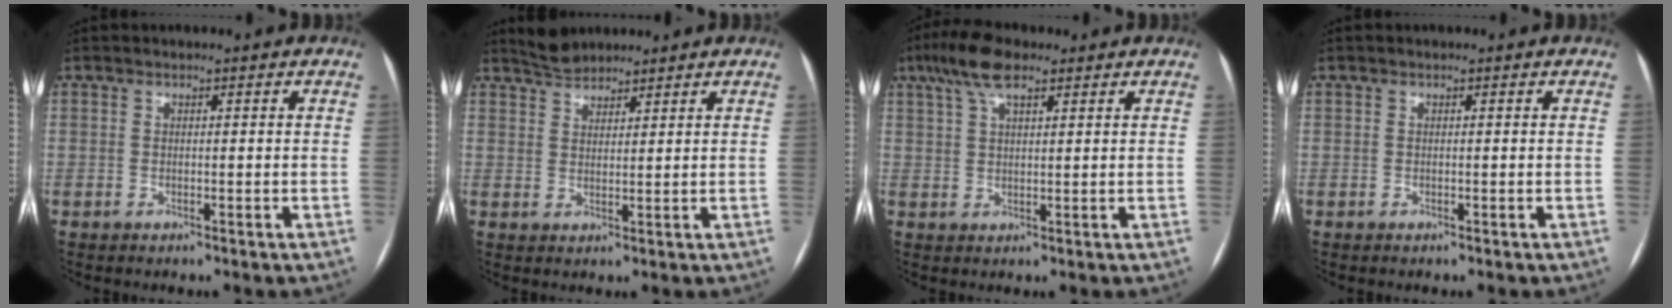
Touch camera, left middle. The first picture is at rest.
{"total": 3.4, "force": [3.3, 0.8, 0.2], "torque": [-0.007, 0.013, 0.063]}
{"total": 6.9, "force": [4.3, 2.0, 5.0], "torque": [-0.106, 0.026, 0.080]}
{"total": 0.0}